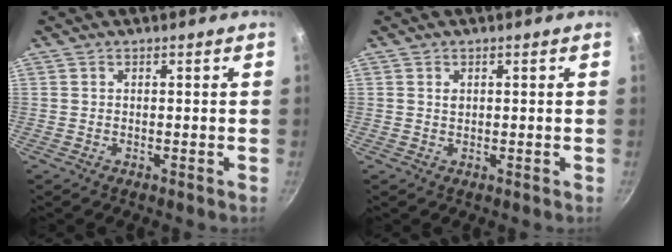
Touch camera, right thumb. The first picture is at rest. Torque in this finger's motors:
{"motor_torque": [0.22, 0.14, 0.39, 0.10, 0.03]}